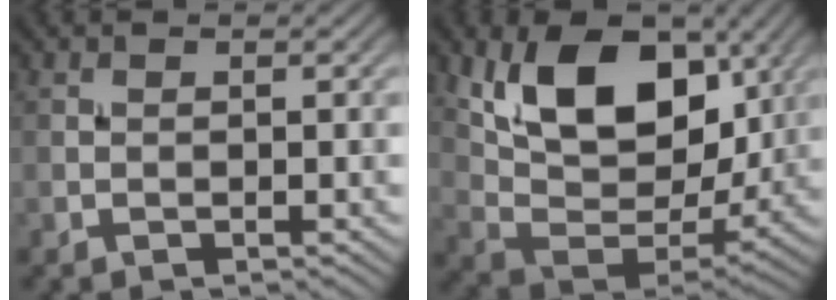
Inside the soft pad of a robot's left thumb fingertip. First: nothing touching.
{"total": 14.9, "force": [5.7, 9.2, 10.3], "torque": [-0.180, -0.014, 0.108]}